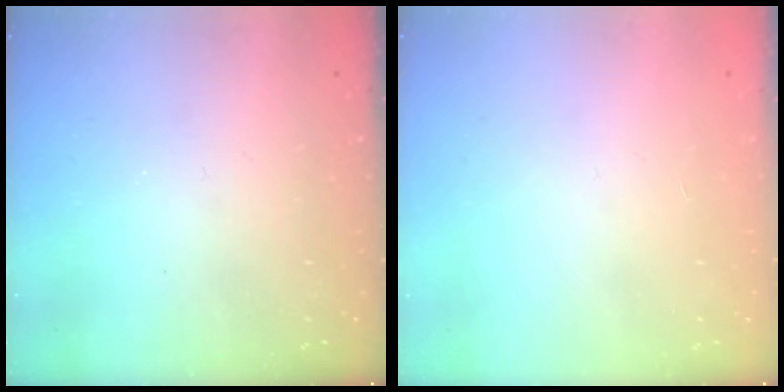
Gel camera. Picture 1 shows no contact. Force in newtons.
{"total": 0.0}